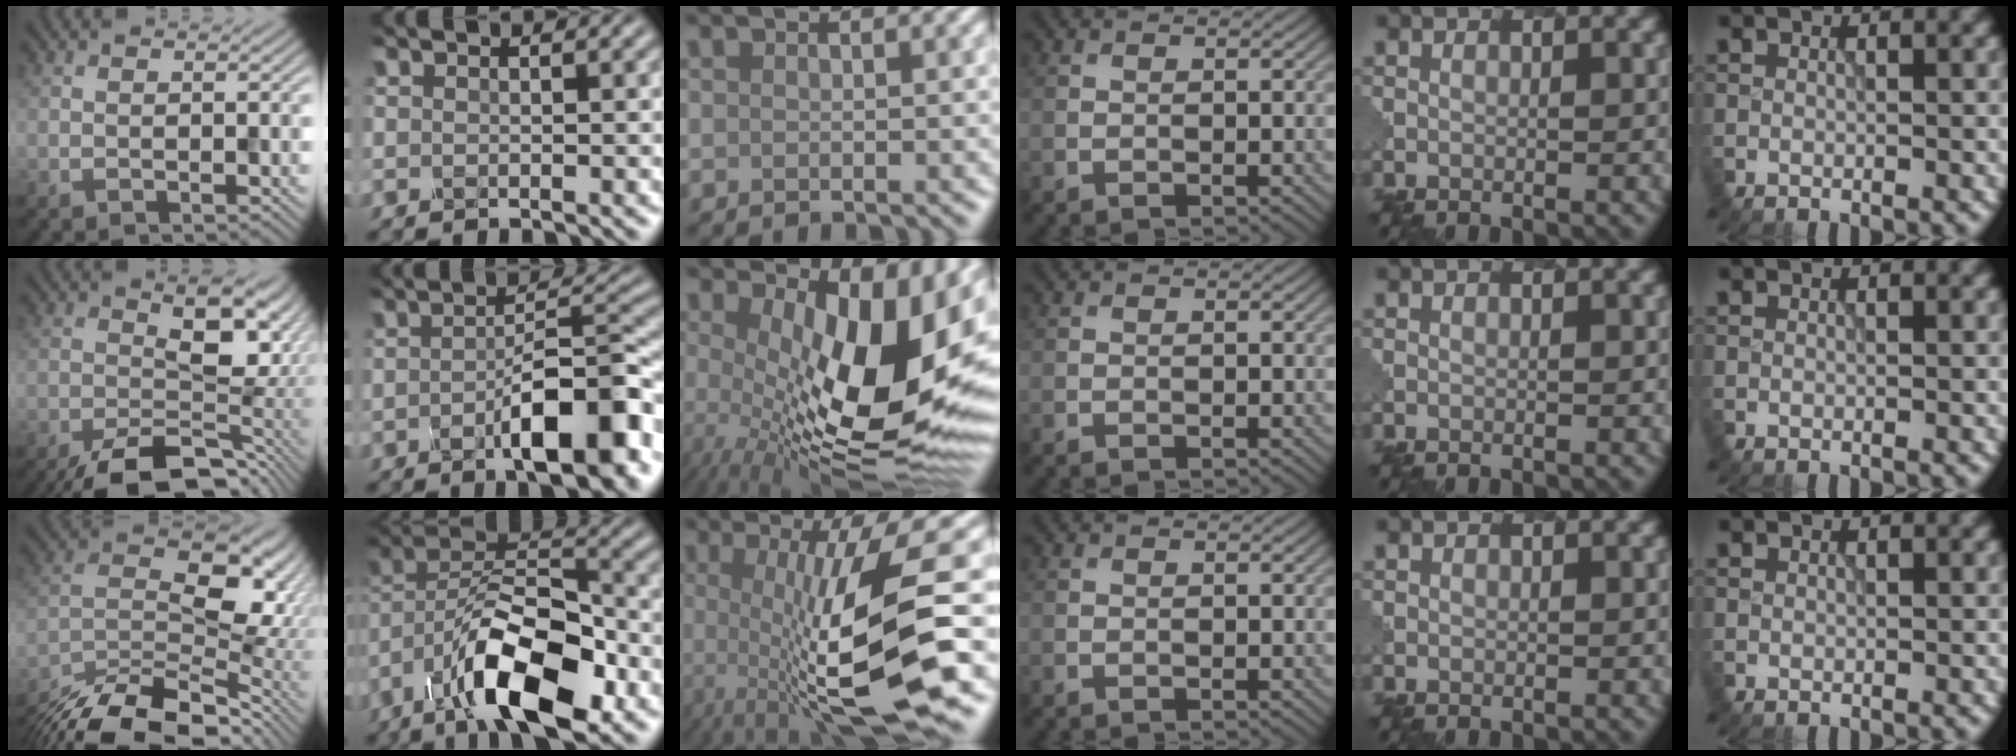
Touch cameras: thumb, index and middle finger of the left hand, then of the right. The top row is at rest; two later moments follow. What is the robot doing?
{"motion": "dispense", "object": "glue stick"}